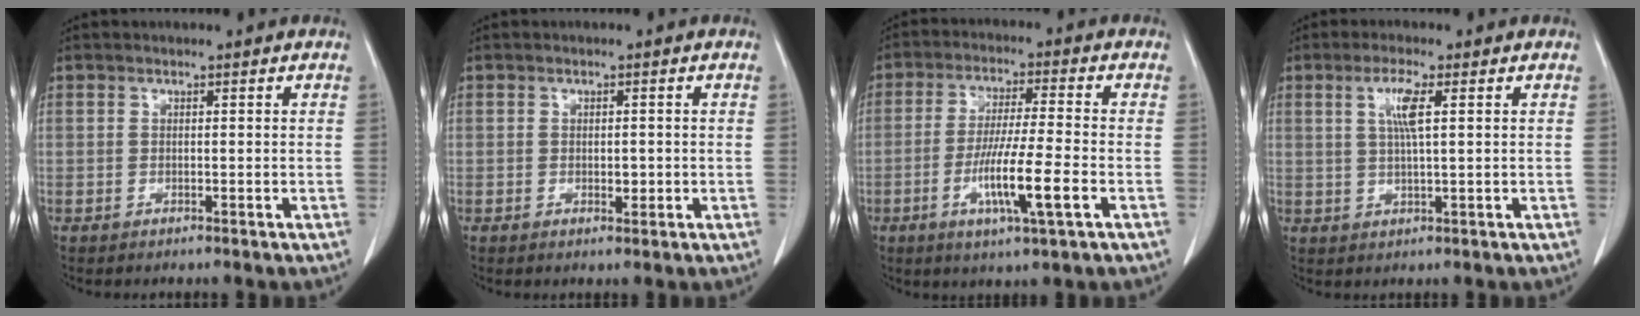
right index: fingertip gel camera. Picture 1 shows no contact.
{"total": 1.5, "force": [-0.2, 0.8, 1.3], "torque": [-0.019, -0.001, 0.001]}
{"total": 10.1, "force": [-3.3, 0.0, 9.6], "torque": [-0.178, -0.016, -0.062]}
{"total": 4.5, "force": [1.4, 0.2, 4.2], "torque": [-0.085, 0.002, 0.029]}